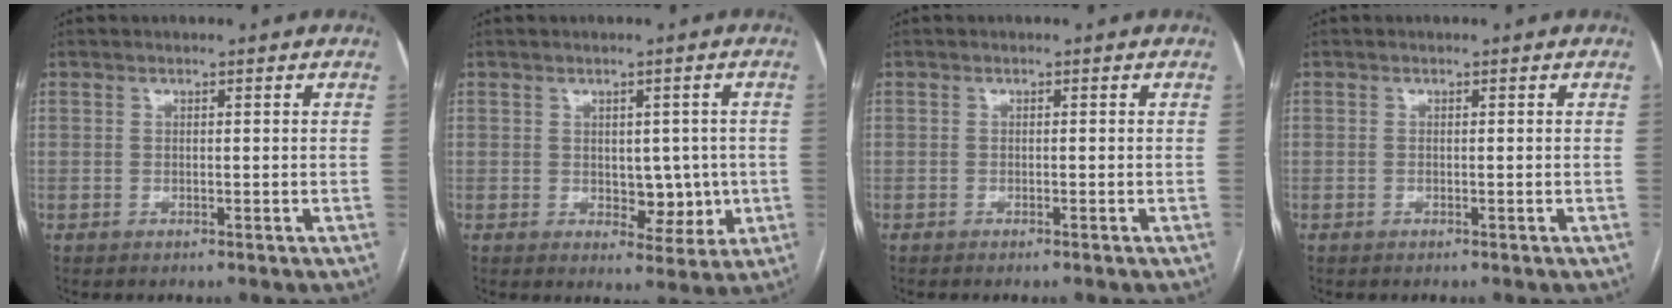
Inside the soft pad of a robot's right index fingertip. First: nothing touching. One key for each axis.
{"total": 5.5, "fx": -0.2, "fy": 3.5, "fz": 4.3, "tx": -0.046, "ty": 0.003, "tz": 0.008}
{"total": 0.7, "fx": -0.5, "fy": -0.2, "fz": 0.4, "tx": -0.011, "ty": 0.001, "tz": -0.009}
{"total": 0.0}